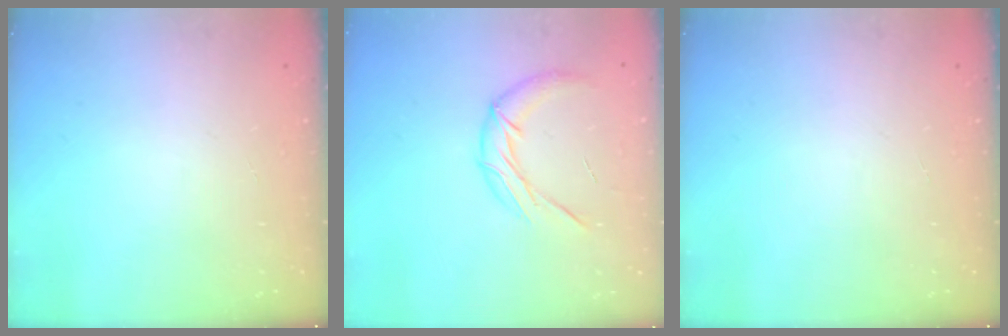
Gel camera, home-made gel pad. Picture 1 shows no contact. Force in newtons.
{"total": 11.7, "press": 11.7, "slide": 1.3}
{"total": 0.0}